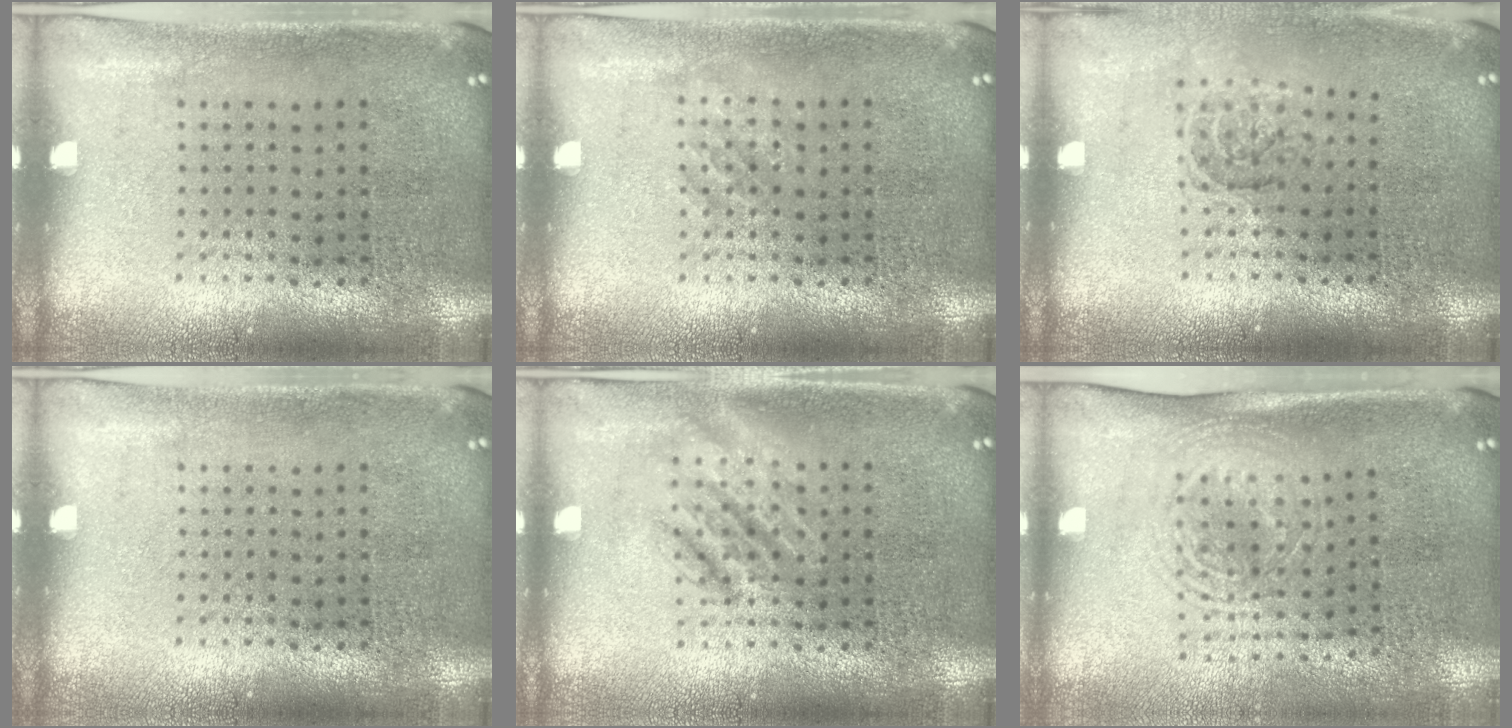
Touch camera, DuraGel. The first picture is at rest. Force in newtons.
{"total": 1.0, "press": 1.0, "slide": 0.2}
{"total": 1.4, "press": 1.1, "slide": 0.8}
{"total": 0.0}
{"total": 2.6, "press": 2.5, "slide": 0.3}
{"total": 1.7, "press": 1.4, "slide": 1.1}